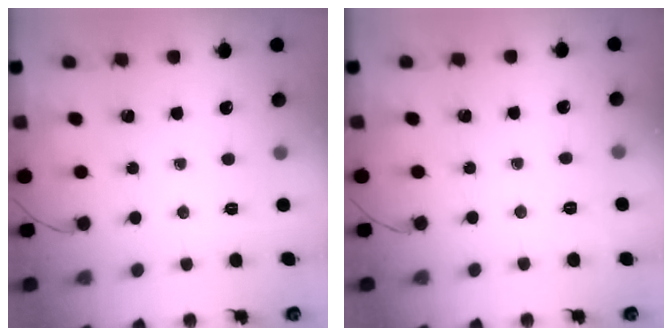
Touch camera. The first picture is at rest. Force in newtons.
{"total": 2.8, "press": 2.3, "slide": 1.7}